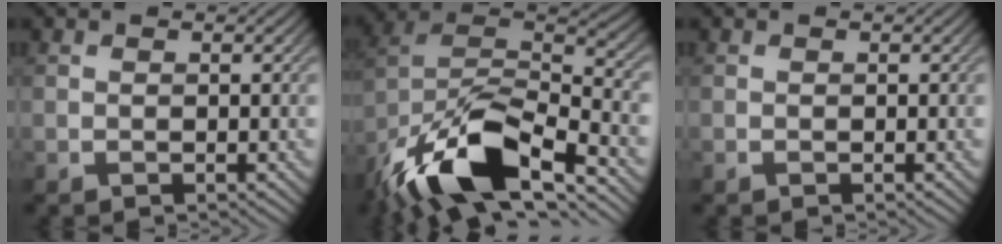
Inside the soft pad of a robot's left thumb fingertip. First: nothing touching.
{"total": 16.8, "force": [-11.1, 6.0, 11.1], "torque": [-0.235, -0.012, -0.202]}
{"total": 0.0}